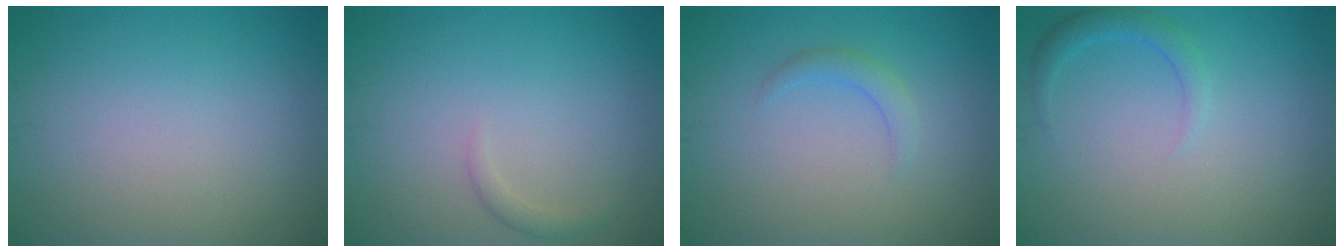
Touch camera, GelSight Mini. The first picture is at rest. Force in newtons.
{"total": 1.0, "press": 0.9, "slide": 0.1}
{"total": 1.4, "press": 1.4, "slide": 0.0}
{"total": 1.6, "press": 1.6, "slide": 0.1}